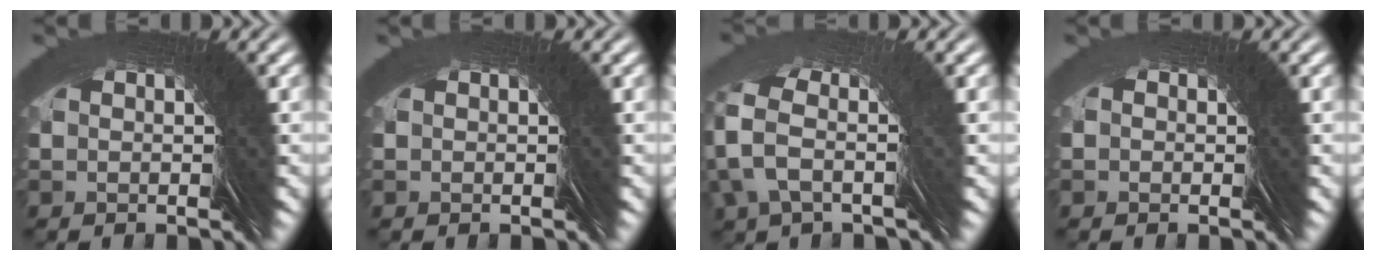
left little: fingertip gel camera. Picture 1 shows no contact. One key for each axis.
{"total": 0.0}
{"total": 3.9, "fx": 2.1, "fy": -2.5, "fz": -2.0, "tx": 0.021, "ty": 0.043, "tz": 0.021}
{"total": 1.0, "fx": 0.1, "fy": 1.0, "fz": 0.2, "tx": -0.007, "ty": 0.002, "tz": -0.002}